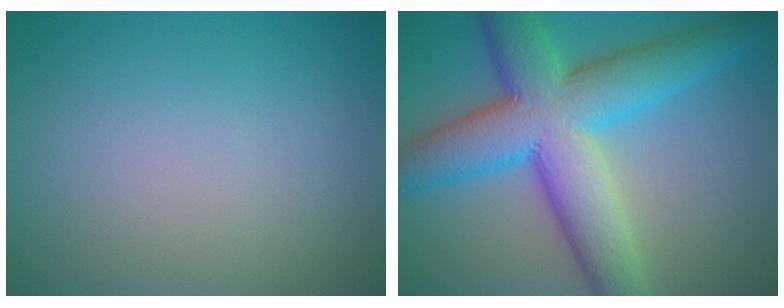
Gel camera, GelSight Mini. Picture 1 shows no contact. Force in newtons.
{"total": 11.1, "press": 11.1, "slide": 0.2}